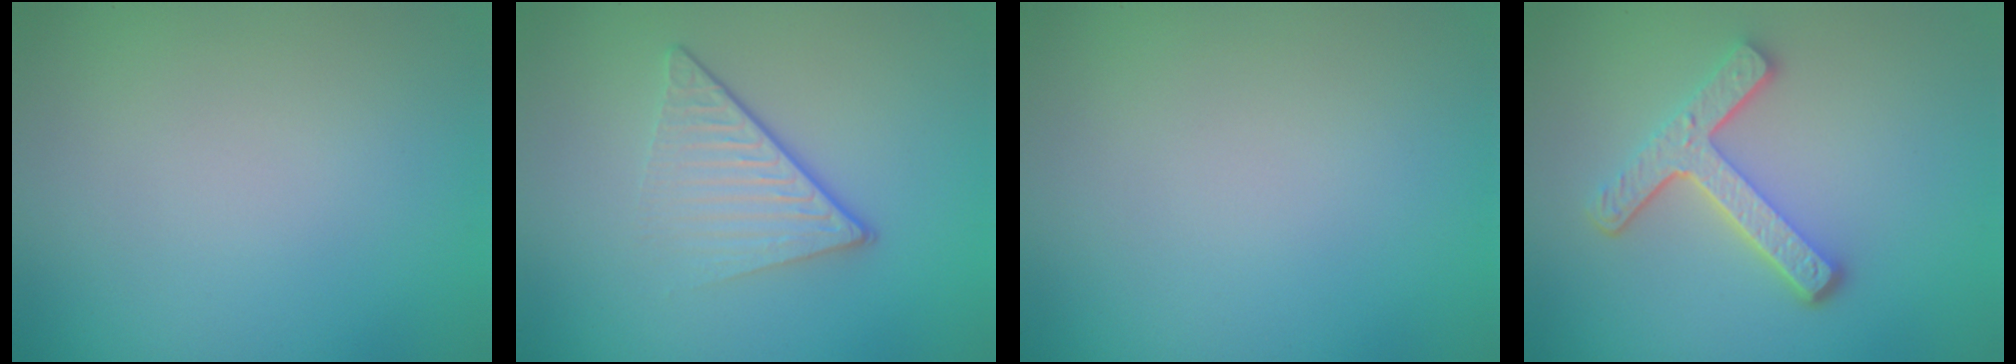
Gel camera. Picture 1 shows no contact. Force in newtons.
{"total": 4.3, "press": 2.7, "slide": 3.4}
{"total": 0.0}
{"total": 4.5, "press": 3.4, "slide": 3.0}